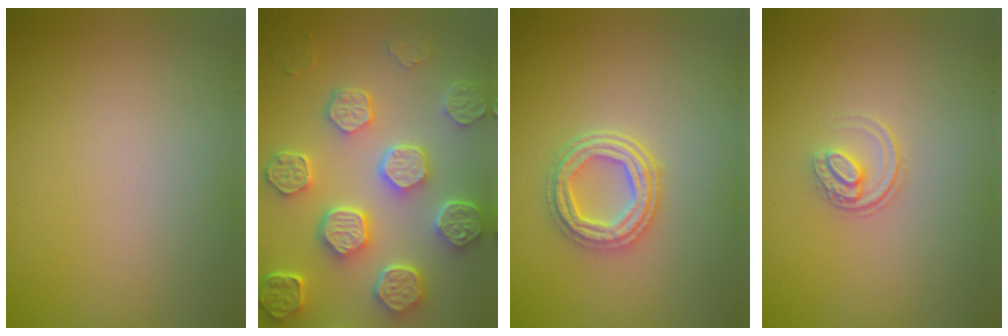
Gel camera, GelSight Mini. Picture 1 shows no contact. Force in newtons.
{"total": 8.5, "press": 6.6, "slide": 5.3}
{"total": 4.0, "press": 3.2, "slide": 2.3}
{"total": 1.5, "press": 1.1, "slide": 1.1}